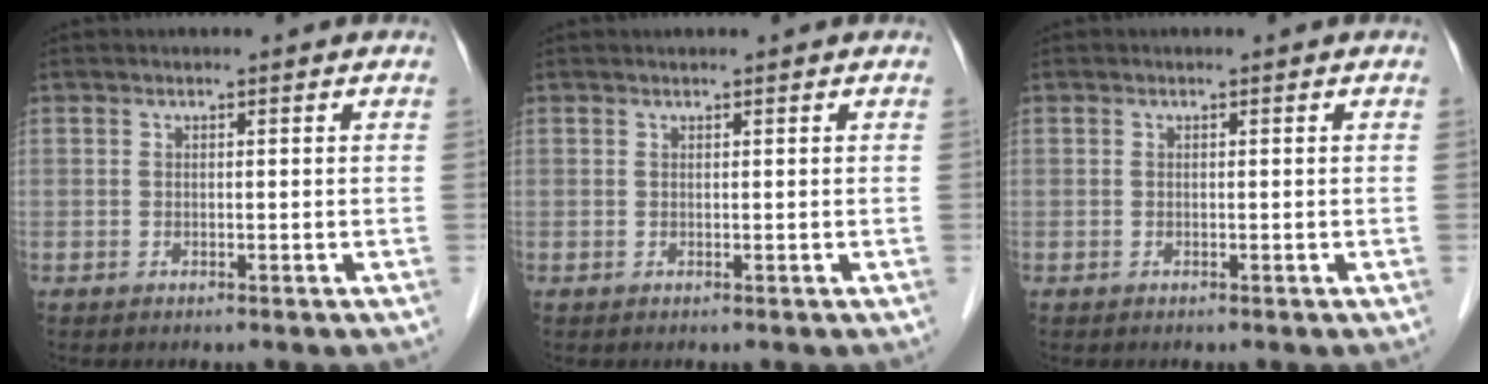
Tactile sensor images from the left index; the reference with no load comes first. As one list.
[{"total": 0.8, "force": [0.7, 0.0, 0.3], "torque": [-0.006, 0.013, 0.015]}, {"total": 0.0}]